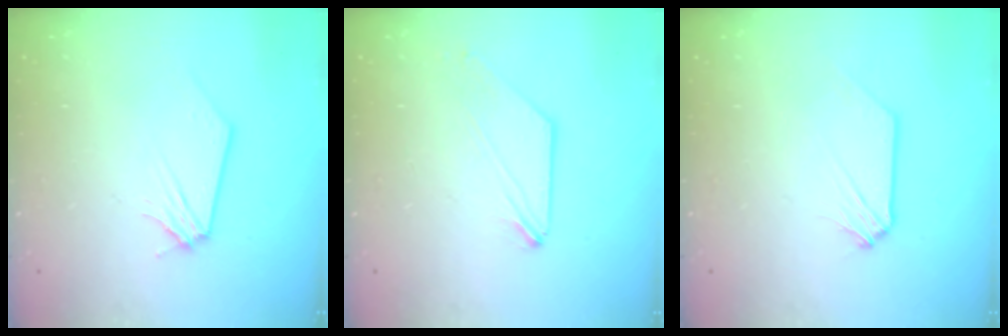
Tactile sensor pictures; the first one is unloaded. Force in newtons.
{"total": 0.0}
{"total": 0.0}